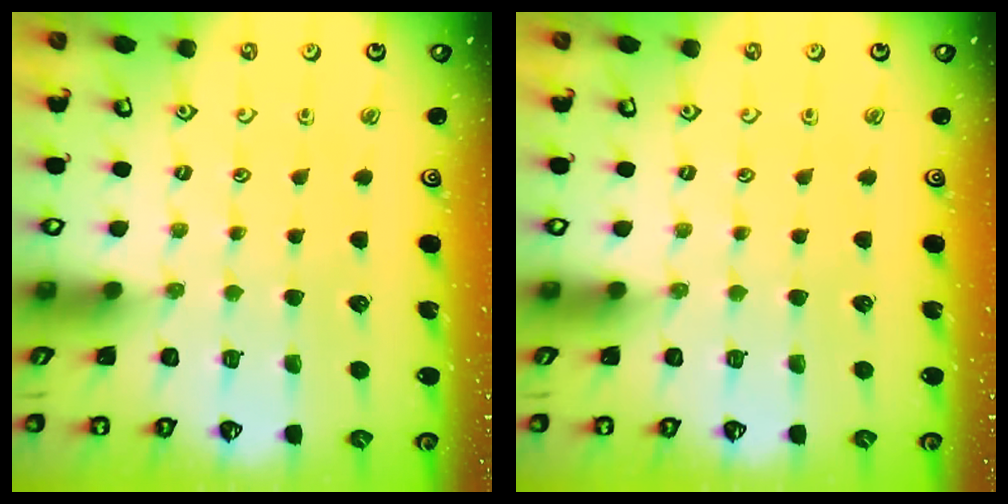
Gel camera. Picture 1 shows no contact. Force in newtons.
{"total": 0.0}